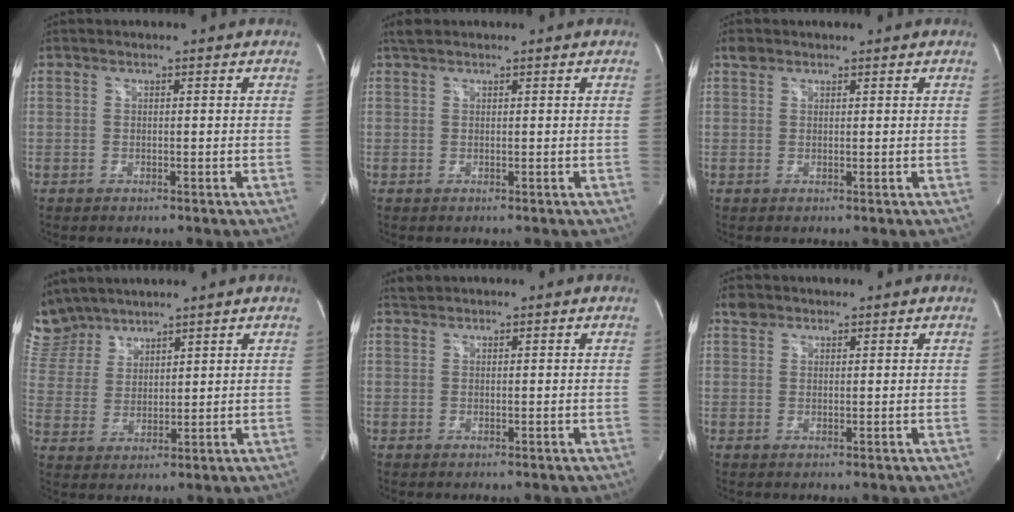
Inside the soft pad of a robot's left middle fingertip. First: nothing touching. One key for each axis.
{"total": 1.3, "fx": 1.1, "fy": 0.5, "fz": 0.4, "tx": -0.011, "ty": 0.014, "tz": 0.021}
{"total": 1.5, "fx": 1.1, "fy": 0.9, "fz": 0.3, "tx": -0.009, "ty": 0.013, "tz": 0.020}
{"total": 8.0, "fx": 7.4, "fy": 3.0, "fz": 0.3, "tx": -0.015, "ty": 0.012, "tz": 0.163}
{"total": 0.8, "fx": 0.8, "fy": 0.3, "fz": -0.1, "tx": -0.002, "ty": 0.011, "tz": 0.015}
{"total": 2.0, "fx": 1.5, "fy": 1.3, "fz": 0.3, "tx": -0.008, "ty": 0.013, "tz": 0.027}